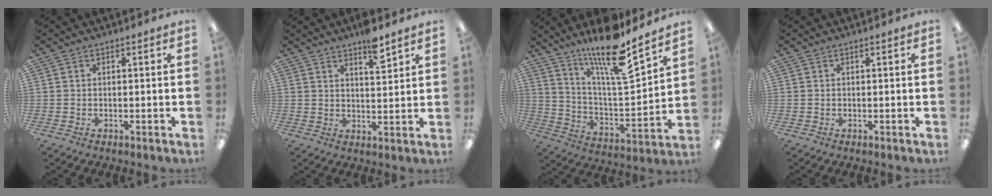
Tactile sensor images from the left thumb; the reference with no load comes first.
{"total": 6.5, "force": [5.0, 1.7, 3.8], "torque": [-0.047, -0.032, 0.082]}
{"total": 18.3, "force": [14.5, 3.2, 10.6], "torque": [-0.196, -0.098, 0.243]}
{"total": 0.0}